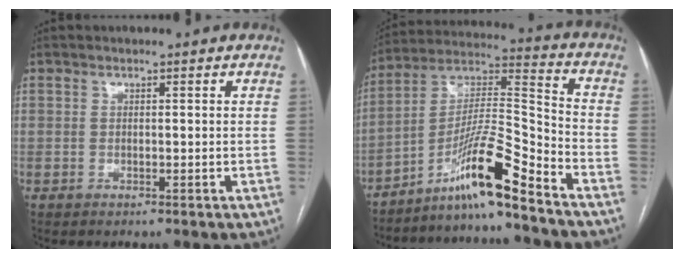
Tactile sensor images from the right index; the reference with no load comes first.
{"total": 13.0, "force": [-9.9, -1.2, 8.4], "torque": [-0.155, 0.011, -0.174]}